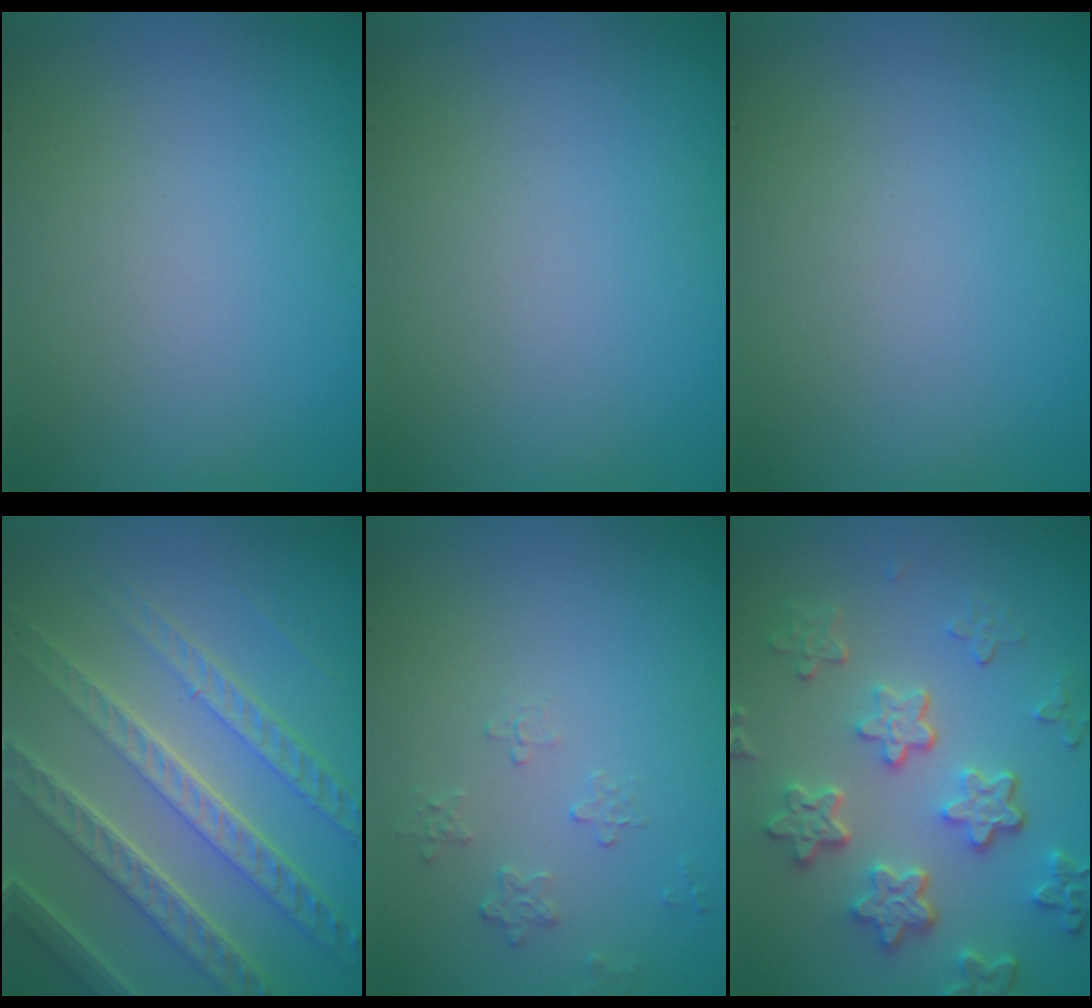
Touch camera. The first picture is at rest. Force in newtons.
{"total": 0.0}
{"total": 0.0}
{"total": 7.7, "press": 5.4, "slide": 5.5}
{"total": 1.2, "press": 0.8, "slide": 0.9}
{"total": 5.7, "press": 4.3, "slide": 3.7}